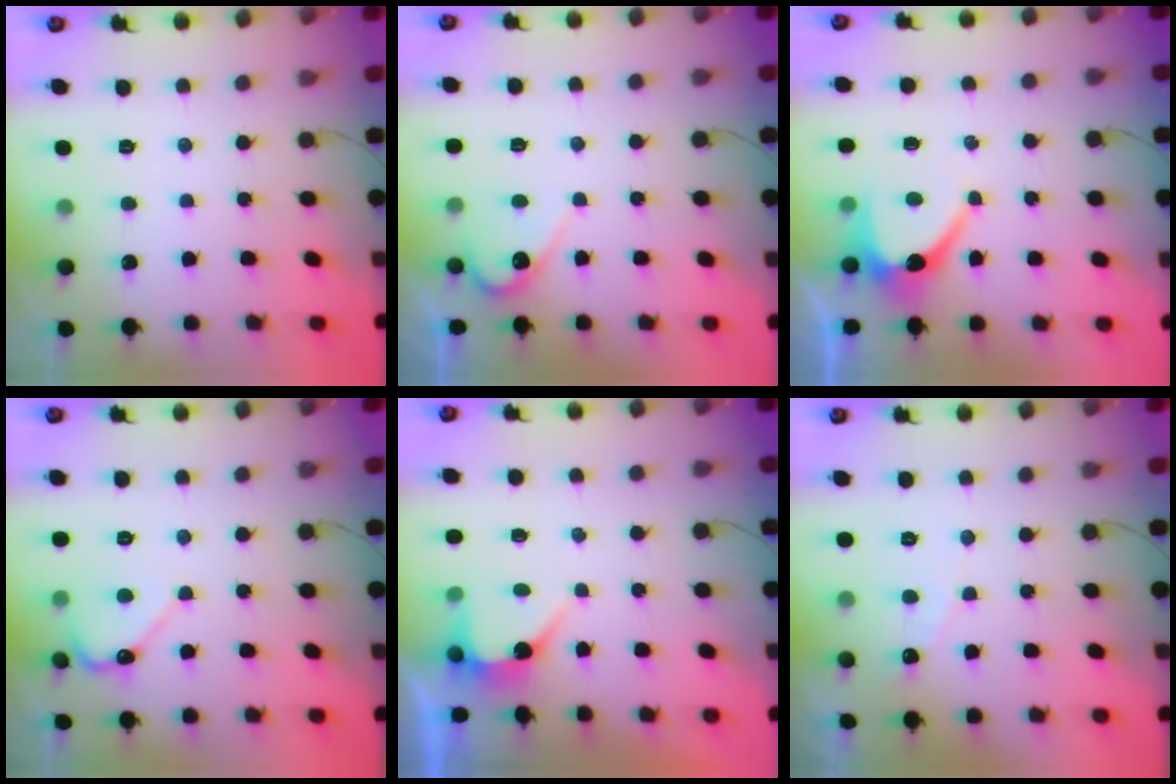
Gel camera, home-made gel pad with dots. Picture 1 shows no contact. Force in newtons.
{"total": 4.1, "press": 4.1, "slide": 0.3}
{"total": 6.9, "press": 6.9, "slide": 0.8}
{"total": 5.2, "press": 5.2, "slide": 0.4}
{"total": 4.7, "press": 4.7, "slide": 0.2}
{"total": 2.7, "press": 2.7, "slide": 0.1}